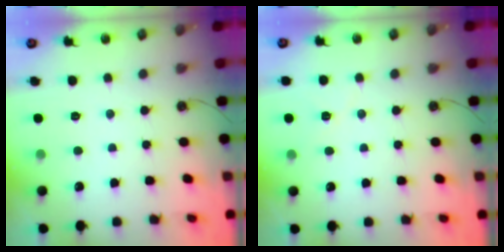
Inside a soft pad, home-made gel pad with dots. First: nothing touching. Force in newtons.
{"total": 4.5, "press": 4.2, "slide": 1.7}